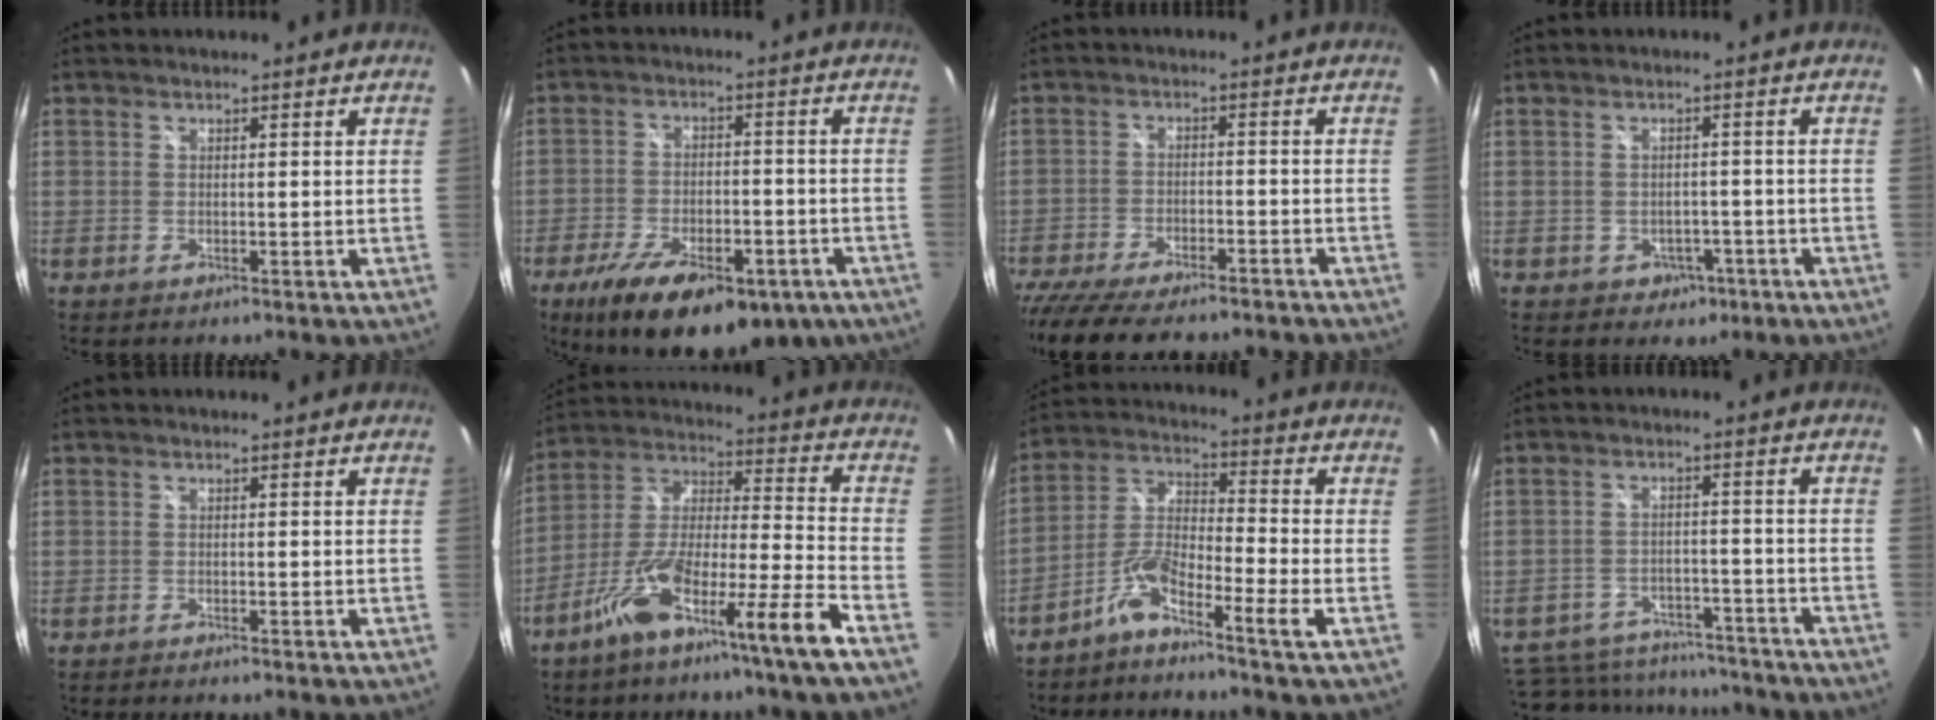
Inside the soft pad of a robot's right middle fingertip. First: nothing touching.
{"total": 21.0, "force": [-12.9, 9.0, 13.9], "torque": [-0.258, -0.036, -0.182]}
{"total": 17.4, "force": [-14.4, 4.6, 8.6], "torque": [-0.179, -0.042, -0.220]}
{"total": 3.8, "force": [-1.8, 3.3, 0.8], "torque": [-0.025, 0.008, -0.014]}
{"total": 1.2, "force": [-1.2, 0.1, 0.3], "torque": [-0.009, -0.010, -0.020]}
{"total": 14.4, "force": [-9.4, -0.8, 10.9], "torque": [-0.187, -0.009, -0.168]}
{"total": 6.4, "force": [-4.4, -0.7, 4.6], "torque": [-0.116, 0.014, -0.095]}
{"total": 18.8, "force": [-14.4, 9.5, 7.5], "torque": [-0.174, 0.007, -0.180]}